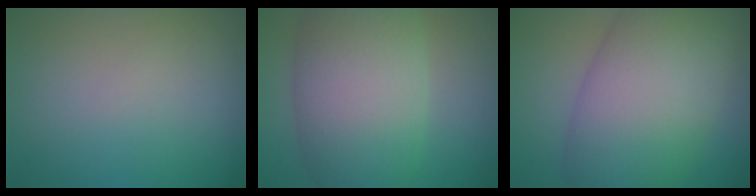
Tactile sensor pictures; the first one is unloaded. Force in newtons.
{"total": 10.3, "press": 10.3, "slide": 0.3}
{"total": 12.0, "press": 12.0, "slide": 0.5}